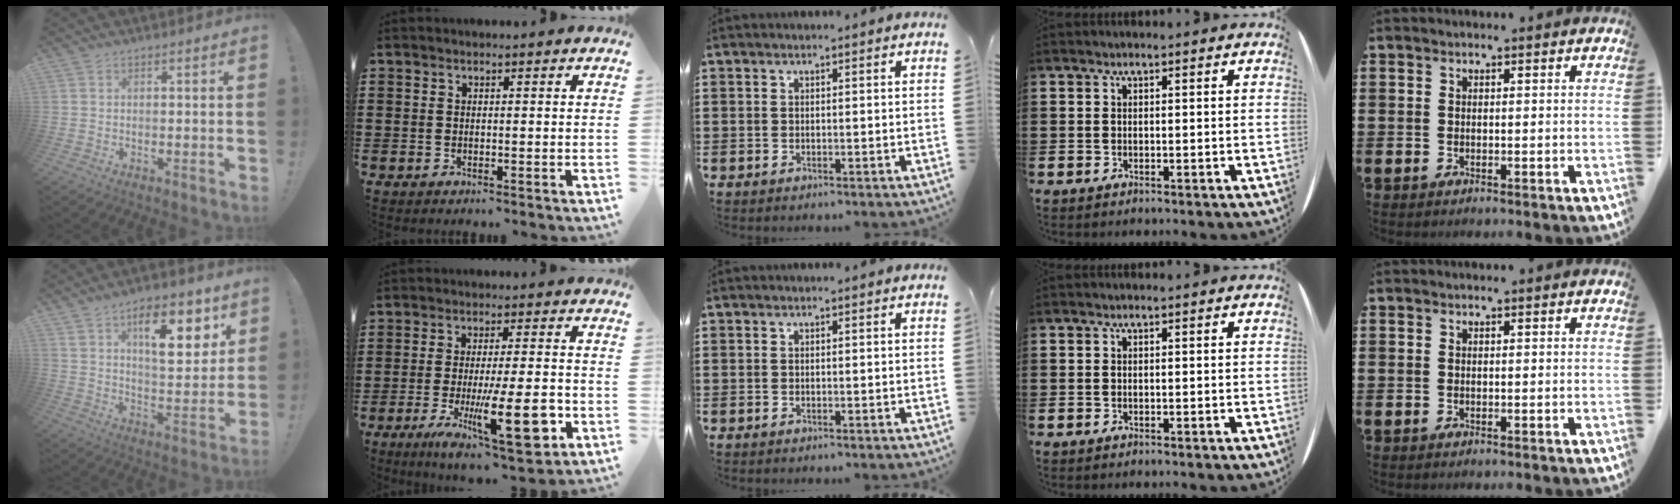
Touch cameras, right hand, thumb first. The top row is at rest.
{"thumb": {"total": 15.3, "force": [8.1, 6.4, 11.3], "torque": [-0.150, -0.034, 0.130]}, "index": {"total": 15.4, "force": [-4.5, 4.3, 14.0], "torque": [-0.229, -0.017, -0.066]}}